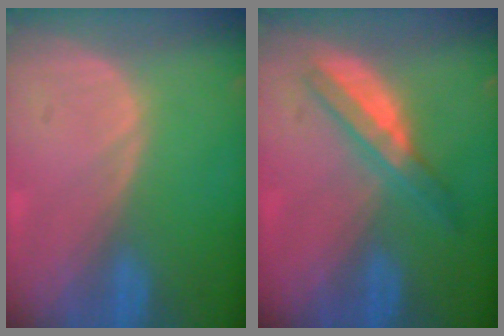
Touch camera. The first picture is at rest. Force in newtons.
{"total": 4.9, "press": 4.8, "slide": 0.7}